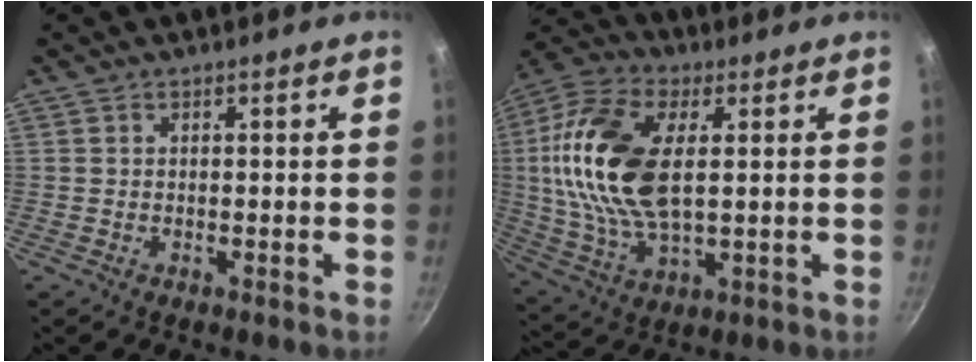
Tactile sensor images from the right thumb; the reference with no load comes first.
{"total": 20.1, "force": [2.9, 10.8, 16.8], "torque": [-0.326, 0.003, 0.048]}